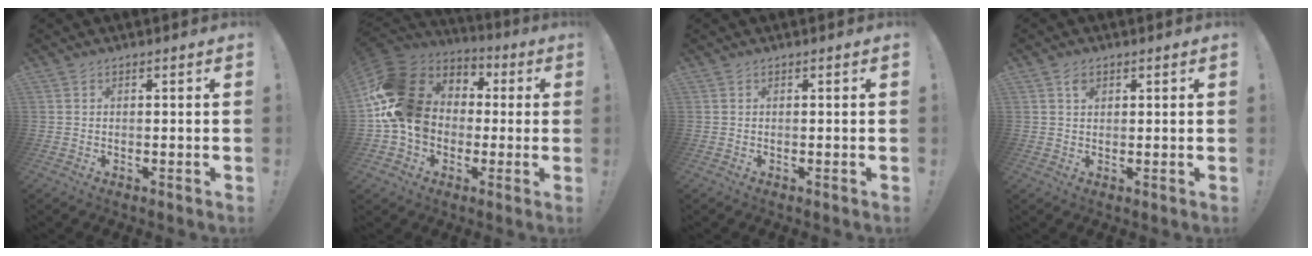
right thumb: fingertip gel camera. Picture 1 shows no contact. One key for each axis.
{"total": 21.0, "fx": 1.9, "fy": 16.9, "fz": 12.2, "tx": -0.210, "ty": 0.001, "tz": 0.058}
{"total": 0.0}
{"total": 2.1, "fx": 1.1, "fy": 1.4, "fz": 1.1, "tx": -0.001, "ty": -0.007, "tz": 0.016}